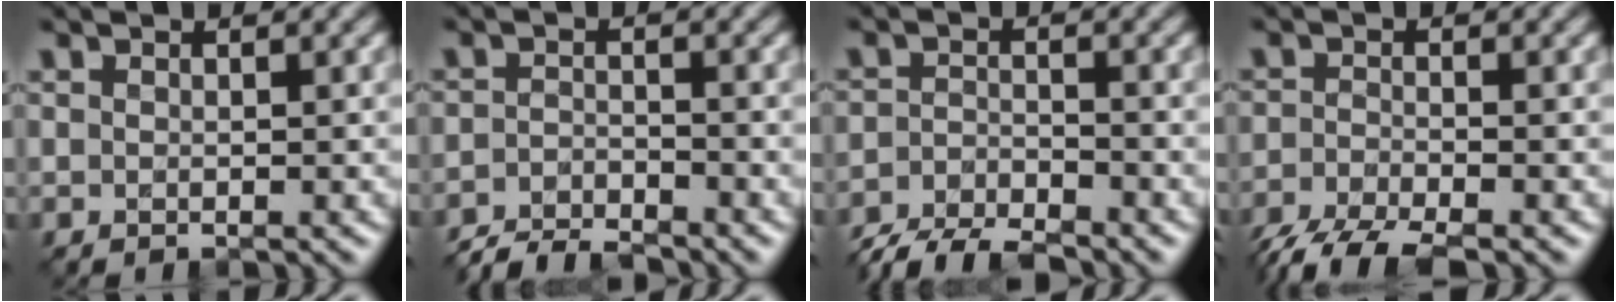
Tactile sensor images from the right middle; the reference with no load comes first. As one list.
[{"total": 3.5, "force": [-3.3, 0.6, 0.9], "torque": [-0.017, -0.003, -0.068]}, {"total": 5.3, "force": [-4.8, 1.1, 2.0], "torque": [-0.036, -0.012, -0.092]}, {"total": 5.4, "force": [-4.3, 1.3, 3.0], "torque": [-0.056, -0.015, -0.086]}]